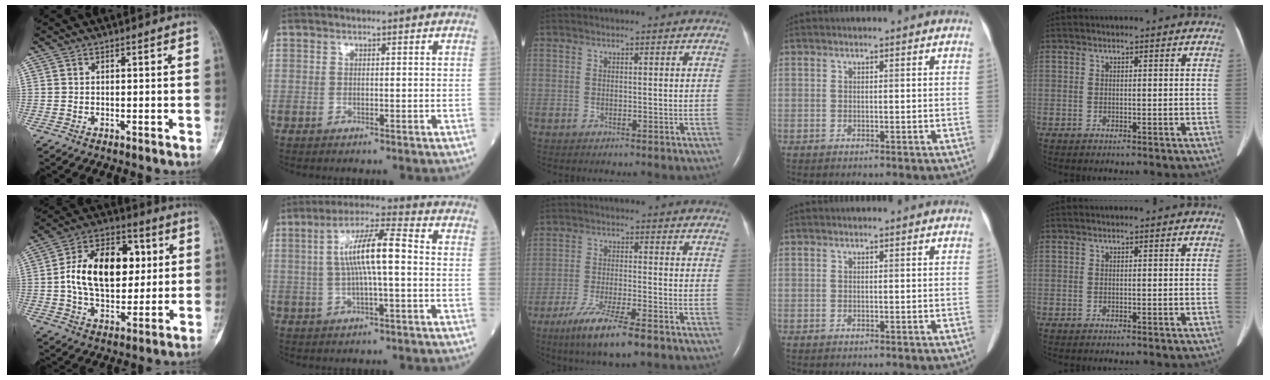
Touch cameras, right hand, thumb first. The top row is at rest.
{"thumb": {"total": 18.5, "force": [2.6, 11.6, 14.2], "torque": [-0.207, 0.012, 0.042]}, "index": {"total": 10.1, "force": [0.5, 1.4, 10.0], "torque": [-0.184, 0.021, 0.004]}, "middle": {"total": 9.8, "force": [-6.4, 1.0, 7.4], "torque": [-0.142, -0.024, -0.106]}}